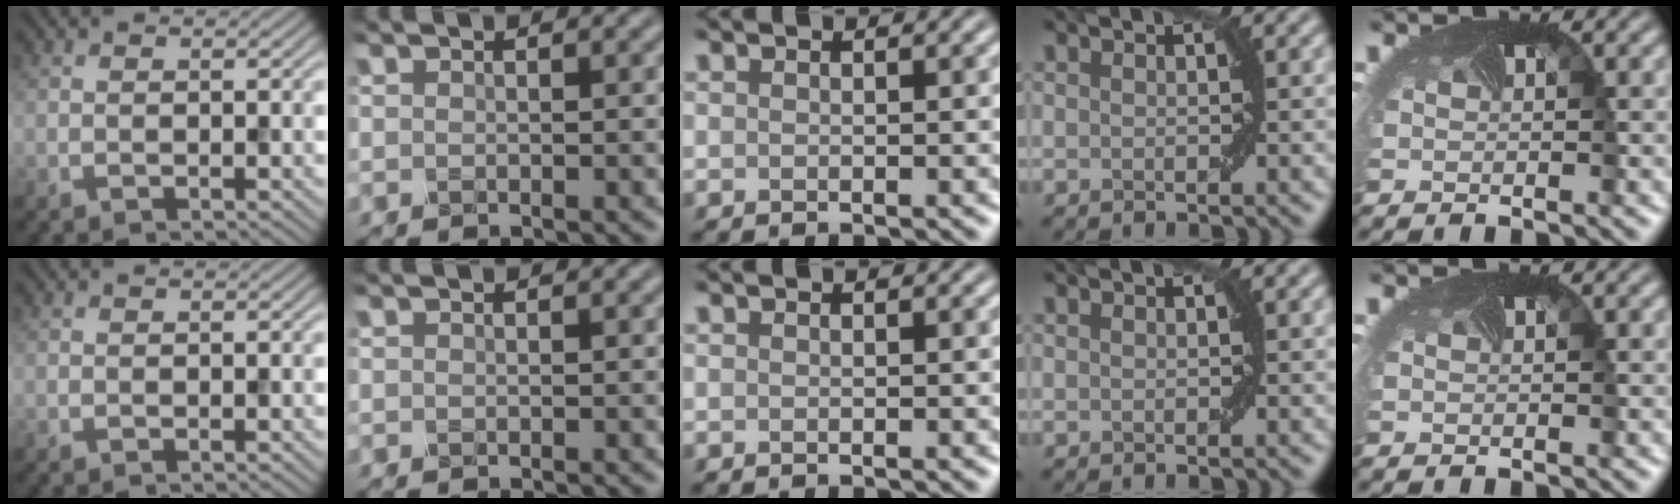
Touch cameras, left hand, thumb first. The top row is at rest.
{}